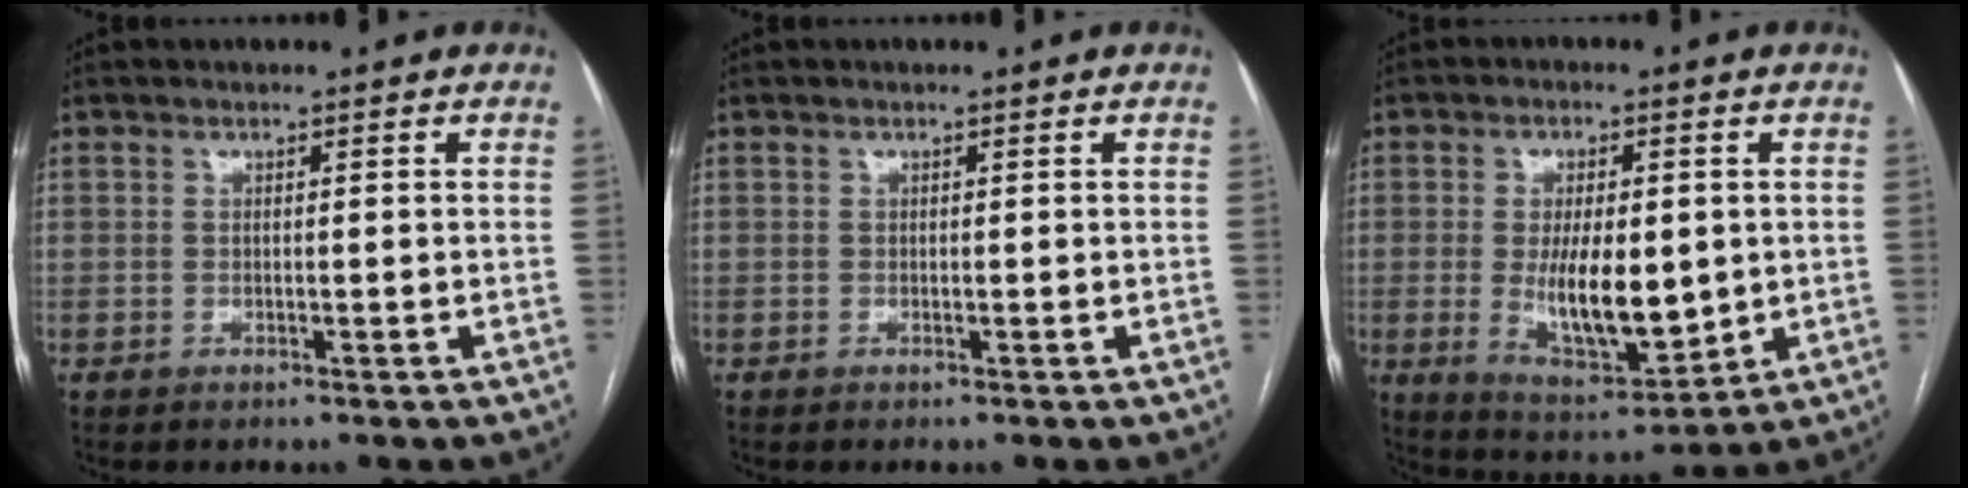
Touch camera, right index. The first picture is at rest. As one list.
[{"total": 0.0}, {"total": 12.0, "force": [-0.4, 4.6, 11.1], "torque": [-0.197, -0.014, 0.008]}]